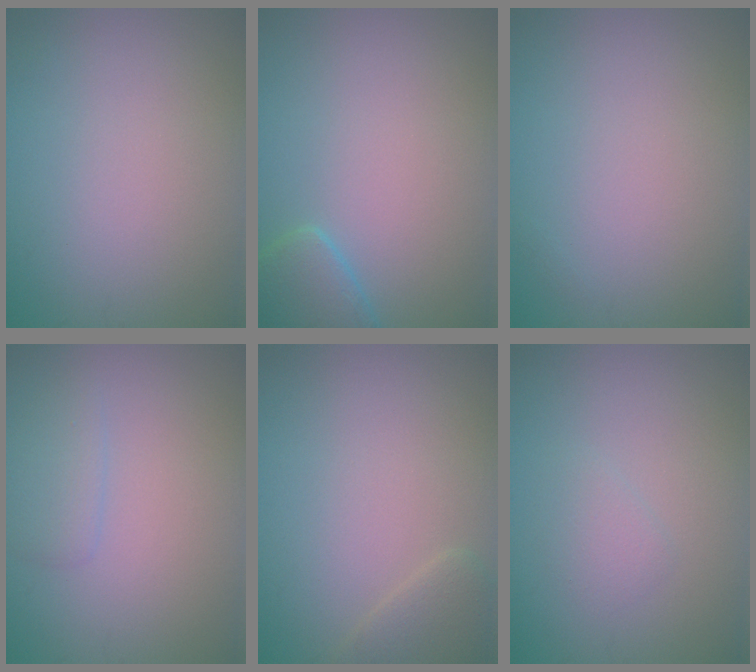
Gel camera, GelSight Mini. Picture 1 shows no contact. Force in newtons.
{"total": 2.4, "press": 2.4, "slide": 0.3}
{"total": 0.0}
{"total": 1.6, "press": 1.6, "slide": 0.2}
{"total": 2.0, "press": 2.0, "slide": 0.2}
{"total": 1.1, "press": 1.1, "slide": 0.1}